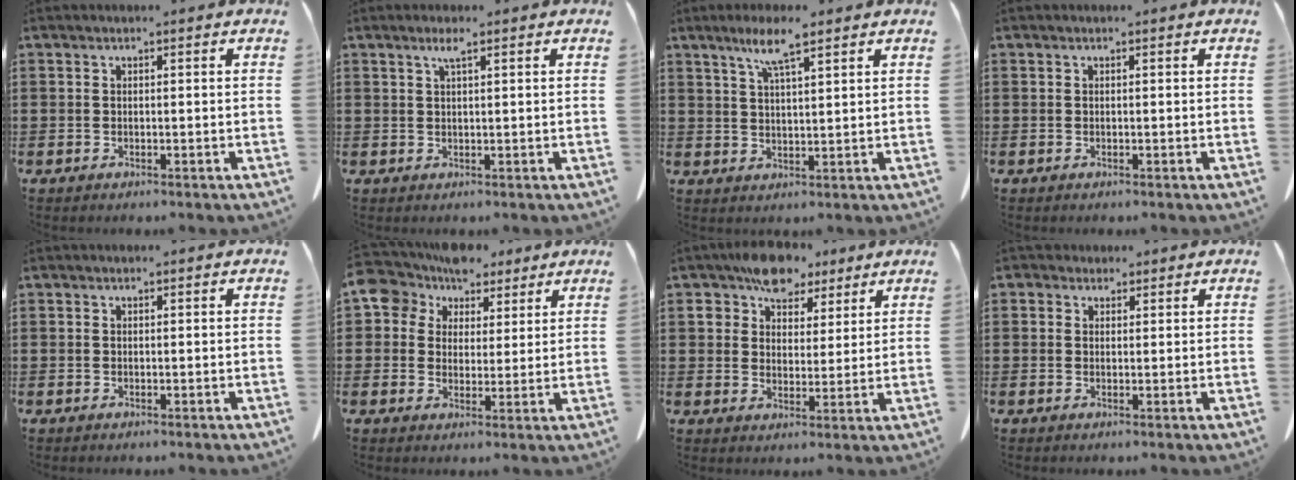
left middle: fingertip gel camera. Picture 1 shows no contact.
{"total": 1.9, "force": [1.1, 0.2, 1.5], "torque": [-0.032, 0.002, 0.019]}
{"total": 5.8, "force": [4.0, 0.6, 4.2], "torque": [-0.092, 0.000, 0.067]}
{"total": 0.0}
{"total": 0.0}
{"total": 8.1, "force": [5.7, 5.4, 2.0], "torque": [-0.072, -0.012, 0.106]}
{"total": 7.6, "force": [5.8, 4.4, 2.5], "torque": [-0.068, 0.002, 0.107]}
{"total": 2.1, "force": [1.6, 1.2, 0.3], "torque": [-0.012, 0.007, 0.033]}